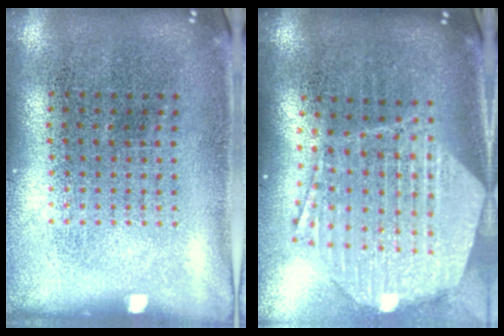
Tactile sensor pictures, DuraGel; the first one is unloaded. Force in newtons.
{"total": 2.7, "press": 2.1, "slide": 1.7}